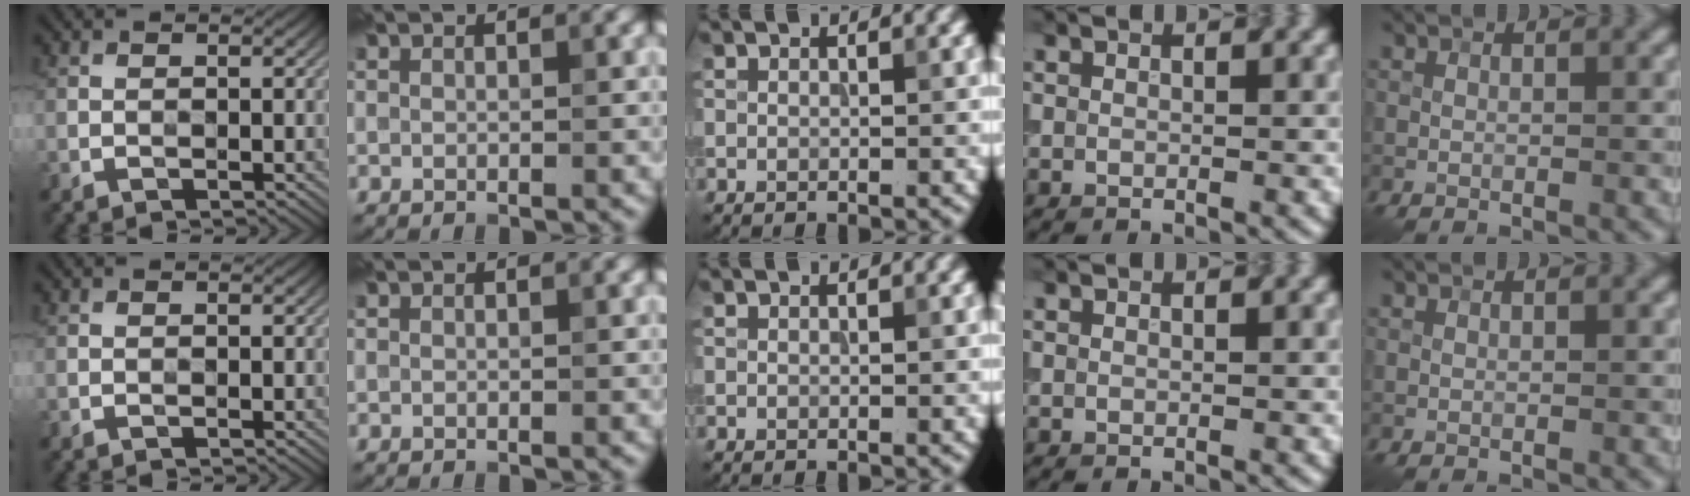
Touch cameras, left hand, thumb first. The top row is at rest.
{}